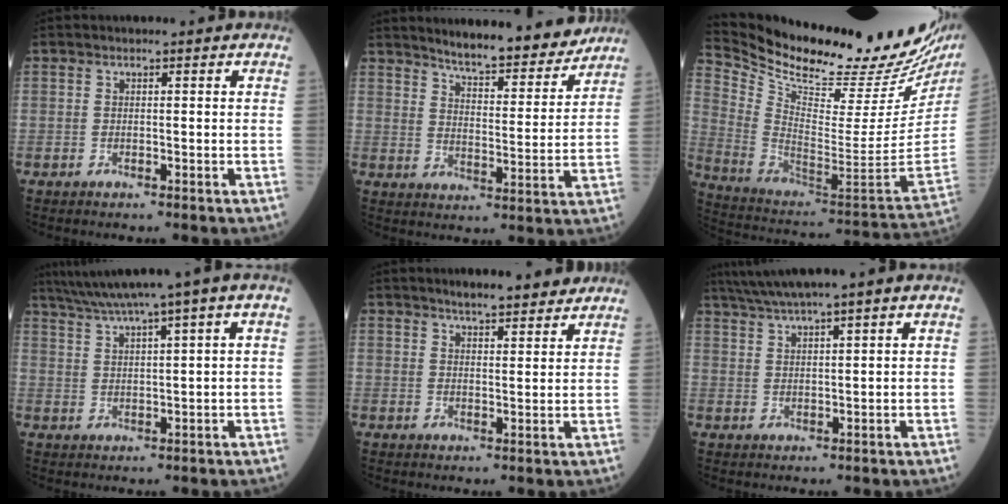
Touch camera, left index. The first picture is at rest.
{"total": 13.2, "force": [12.3, 1.5, 4.8], "torque": [-0.065, -0.015, 0.169]}
{"total": 31.5, "force": [27.4, 4.9, 14.7], "torque": [-0.256, -0.094, 0.388]}
{"total": 8.5, "force": [5.8, -1.1, 6.2], "torque": [-0.104, 0.031, 0.097]}
{"total": 6.8, "force": [6.0, 1.2, 3.1], "torque": [-0.046, 0.014, 0.083]}
{"total": 6.9, "force": [5.2, -0.9, 4.5], "torque": [-0.085, 0.028, 0.093]}